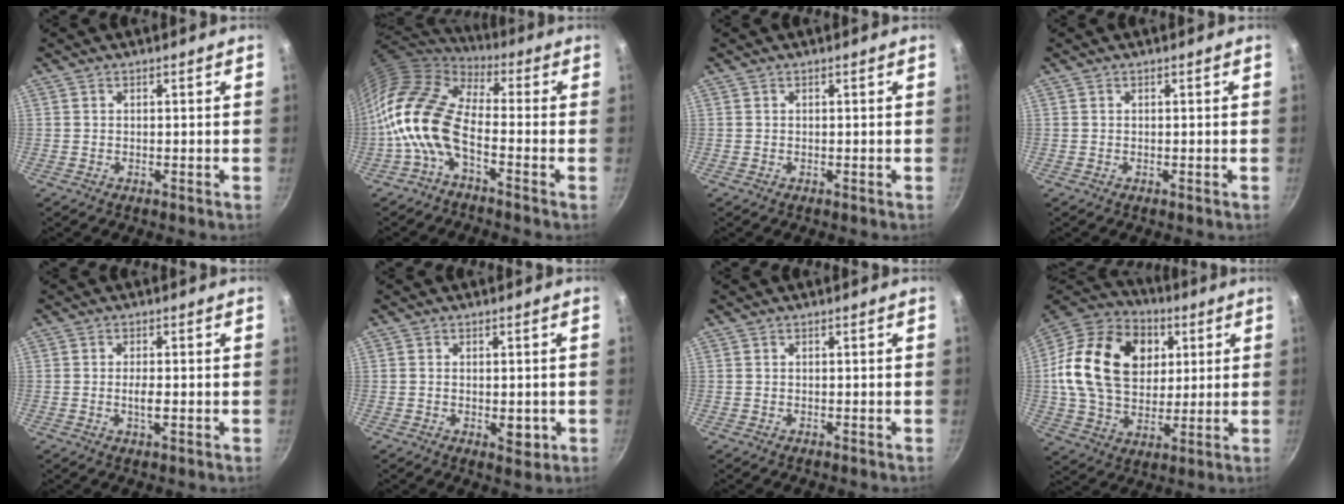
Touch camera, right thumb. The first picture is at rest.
{"total": 12.9, "force": [-3.6, 6.2, 10.7], "torque": [-0.201, 0.029, -0.091]}
{"total": 0.0}
{"total": 0.0}
{"total": 2.6, "force": [-0.3, 0.8, 2.4], "torque": [-0.049, -0.002, -0.009]}
{"total": 3.7, "force": [-0.6, 2.0, 3.0], "torque": [-0.040, -0.007, -0.006]}
{"total": 0.0}
{"total": 24.5, "force": [5.3, 17.8, 16.0], "torque": [-0.262, 0.010, 0.088]}